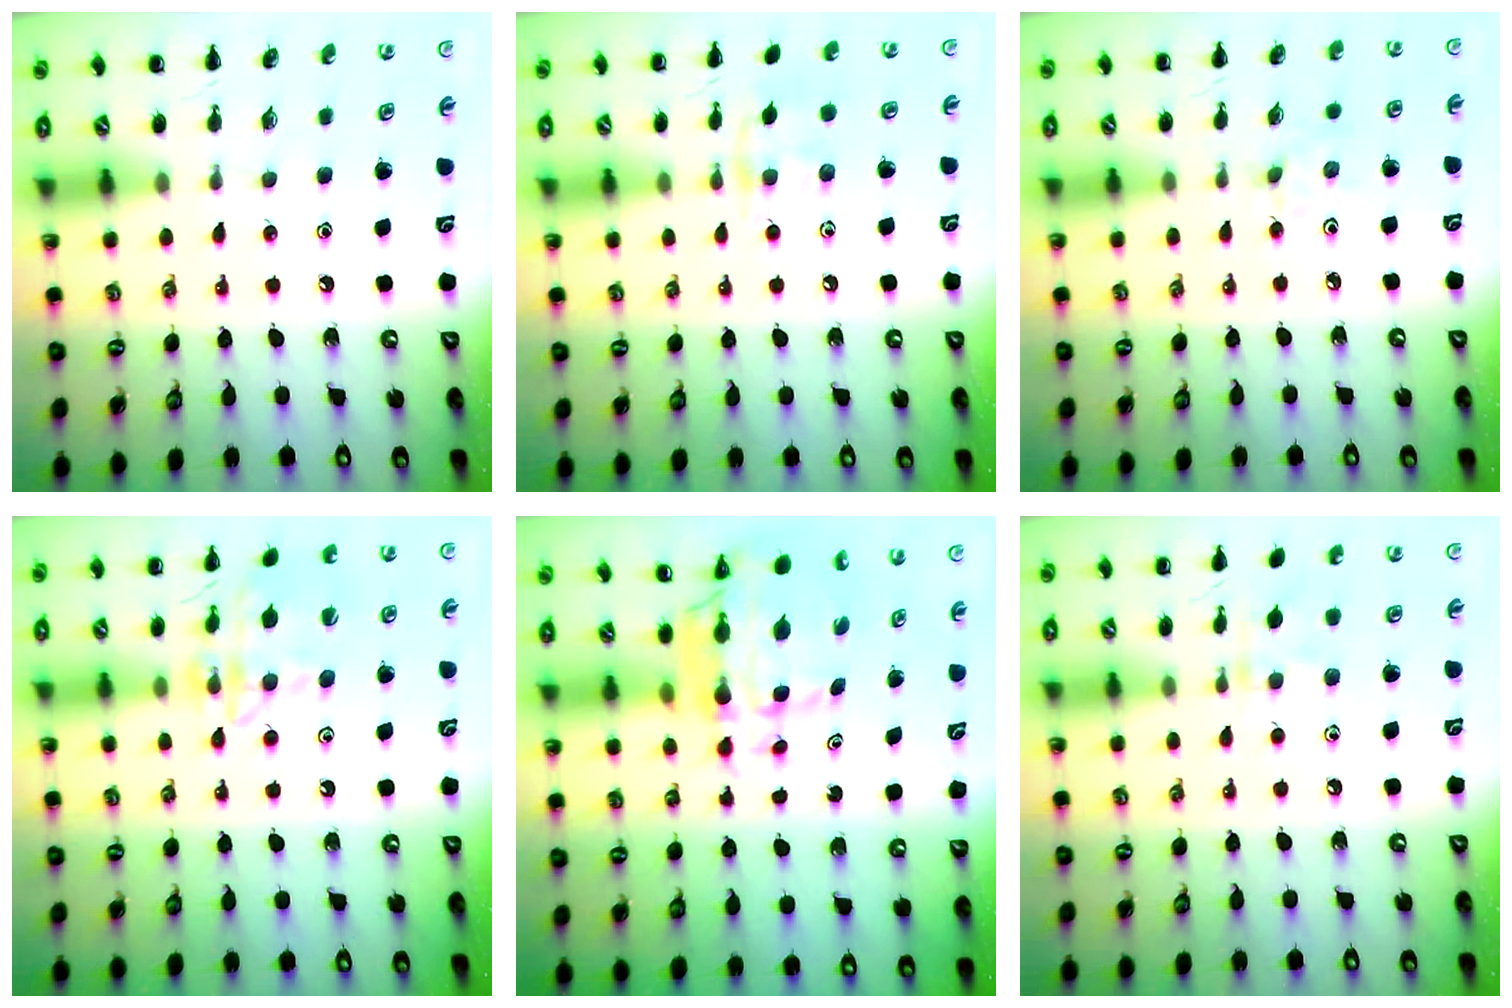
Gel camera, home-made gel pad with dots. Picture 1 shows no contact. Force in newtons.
{"total": 7.8, "press": 7.7, "slide": 1.0}
{"total": 2.4, "press": 2.3, "slide": 0.8}
{"total": 14.9, "press": 14.8, "slide": 1.2}
{"total": 7.4, "press": 6.8, "slide": 2.7}
{"total": 6.7, "press": 6.5, "slide": 1.7}